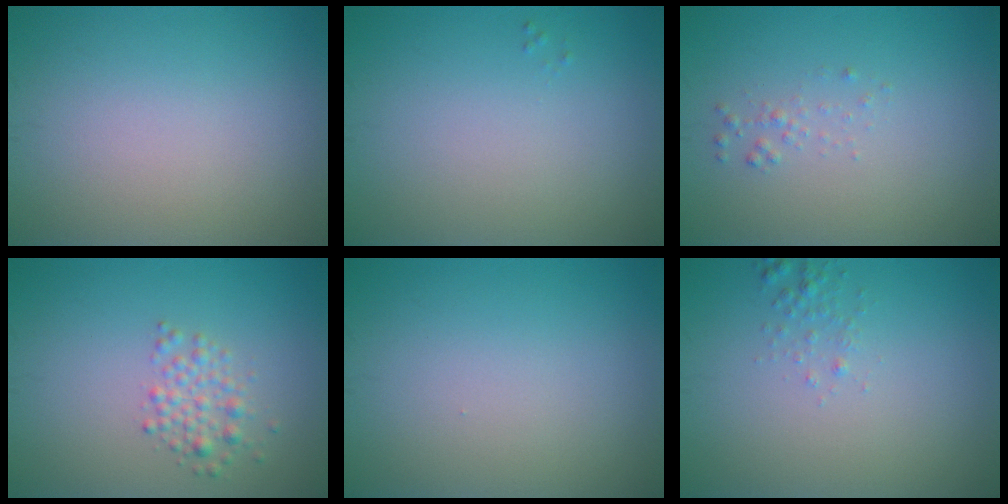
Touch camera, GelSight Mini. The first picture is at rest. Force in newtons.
{"total": 0.0}
{"total": 0.8, "press": 0.8, "slide": 0.1}
{"total": 2.1, "press": 2.1, "slide": 0.0}
{"total": 0.0}
{"total": 0.9, "press": 0.9, "slide": 0.1}